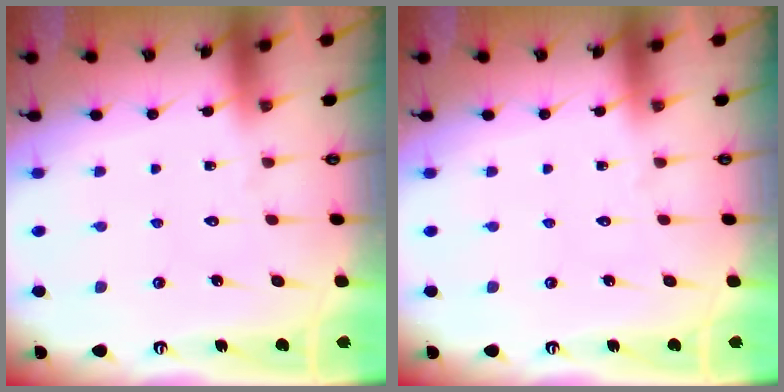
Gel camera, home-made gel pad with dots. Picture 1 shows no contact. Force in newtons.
{"total": 0.0}